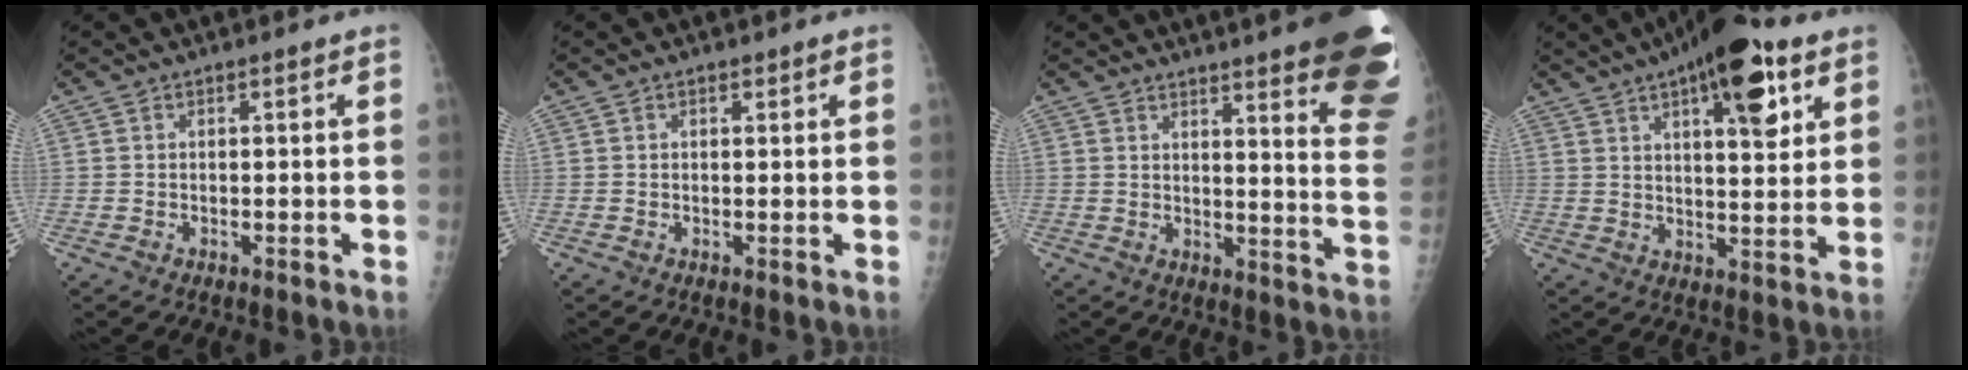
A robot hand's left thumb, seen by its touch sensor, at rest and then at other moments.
{"total": 0.8, "force": [0.5, 0.5, 0.4], "torque": [0.000, -0.002, 0.007]}
{"total": 24.3, "force": [17.7, 3.5, 16.2], "torque": [-0.149, -0.108, 0.204]}
{"total": 15.7, "force": [7.9, 5.4, 12.4], "torque": [-0.154, -0.021, 0.113]}